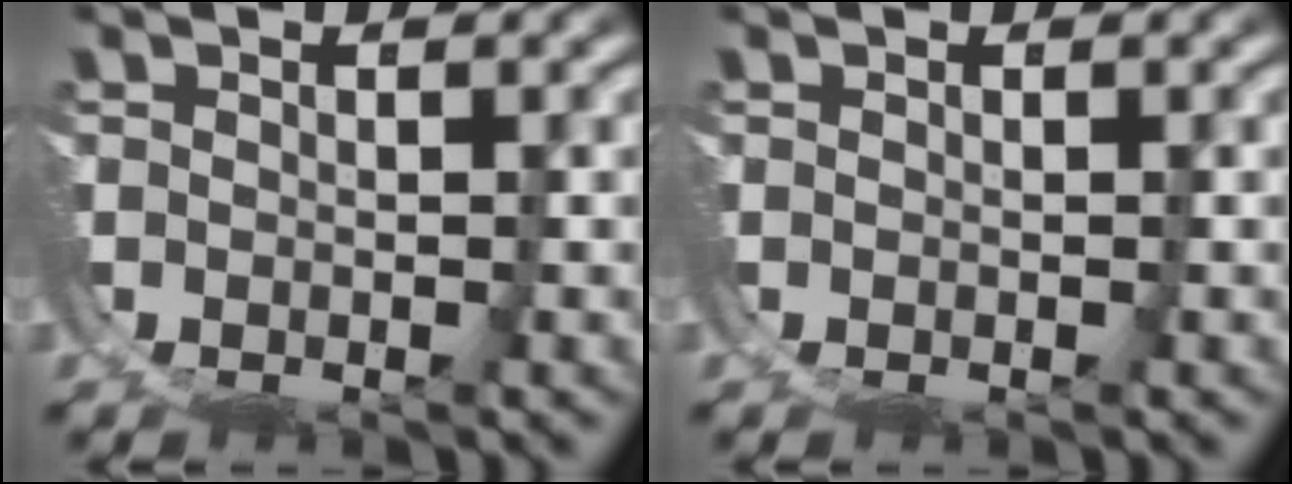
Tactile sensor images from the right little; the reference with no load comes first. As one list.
[{"total": 0.0}]